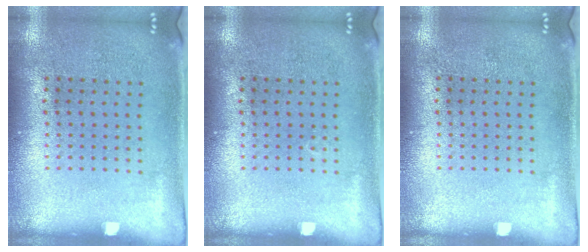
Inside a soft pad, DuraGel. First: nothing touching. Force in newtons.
{"total": 0.0}
{"total": 0.0}